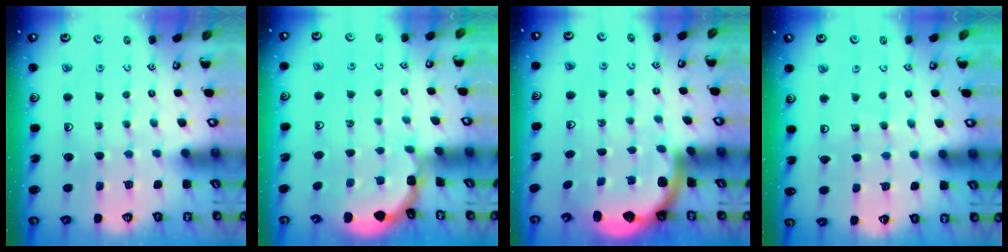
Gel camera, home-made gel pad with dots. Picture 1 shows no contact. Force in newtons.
{"total": 1.8, "press": 1.8, "slide": 0.3}
{"total": 3.1, "press": 3.1, "slide": 0.5}
{"total": 4.1, "press": 4.0, "slide": 0.7}